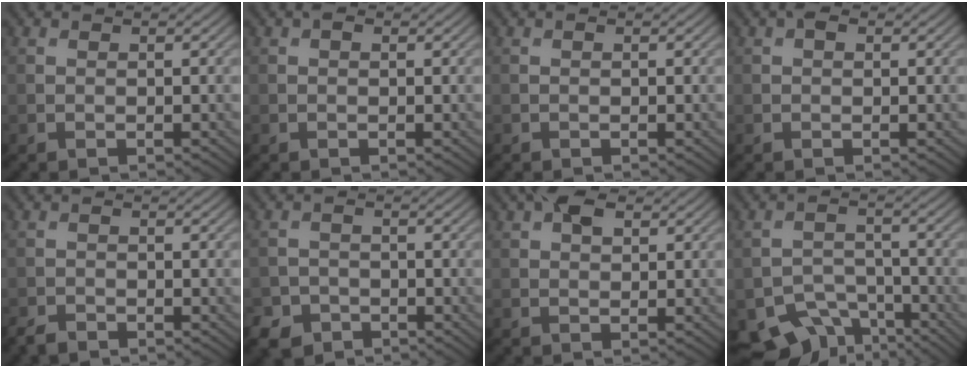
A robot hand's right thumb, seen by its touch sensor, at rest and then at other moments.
{"total": 0.7, "force": [0.2, 0.4, 0.5], "torque": [-0.006, 0.001, 0.001]}
{"total": 0.0}
{"total": 1.0, "force": [0.4, 0.6, 0.7], "torque": [-0.010, 0.002, 0.003]}
{"total": 1.5, "force": [-1.4, 0.4, 0.3], "torque": [-0.009, 0.000, -0.031]}
{"total": 3.7, "force": [-2.7, 2.4, 0.7], "torque": [-0.017, 0.000, -0.049]}
{"total": 3.2, "force": [1.6, 1.8, 2.2], "torque": [-0.040, 0.006, 0.024]}
{"total": 7.7, "force": [-5.6, 4.5, 3.0], "torque": [-0.057, -0.027, -0.089]}